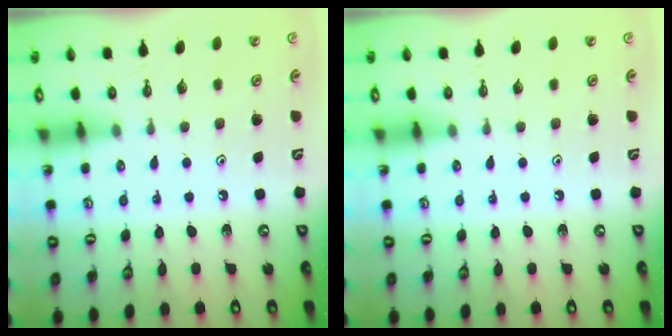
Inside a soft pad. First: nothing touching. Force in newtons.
{"total": 0.0}